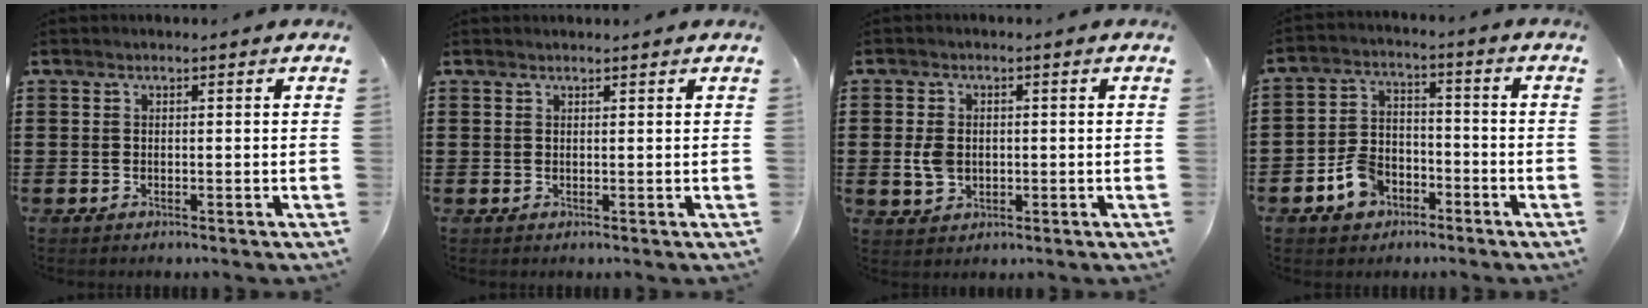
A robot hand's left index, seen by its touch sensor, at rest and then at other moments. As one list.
[{"total": 0.5, "force": [0.5, 0.0, 0.1], "torque": [-0.003, -0.001, 0.010]}, {"total": 3.8, "force": [-0.1, 2.9, 2.5], "torque": [-0.075, 0.001, -0.010]}, {"total": 6.1, "force": [-3.9, 4.0, 2.5], "torque": [-0.064, 0.017, -0.076]}]